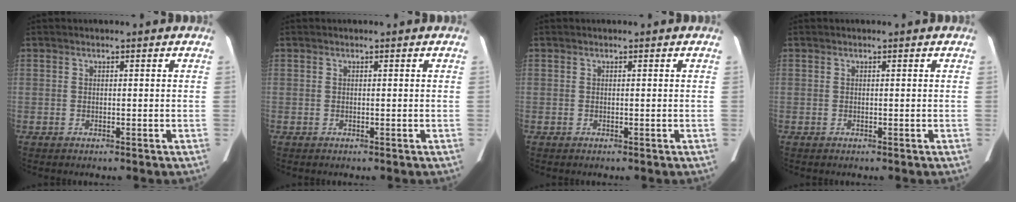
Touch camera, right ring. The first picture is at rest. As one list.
[{"total": 0.0}, {"total": 0.0}, {"total": 0.0}]